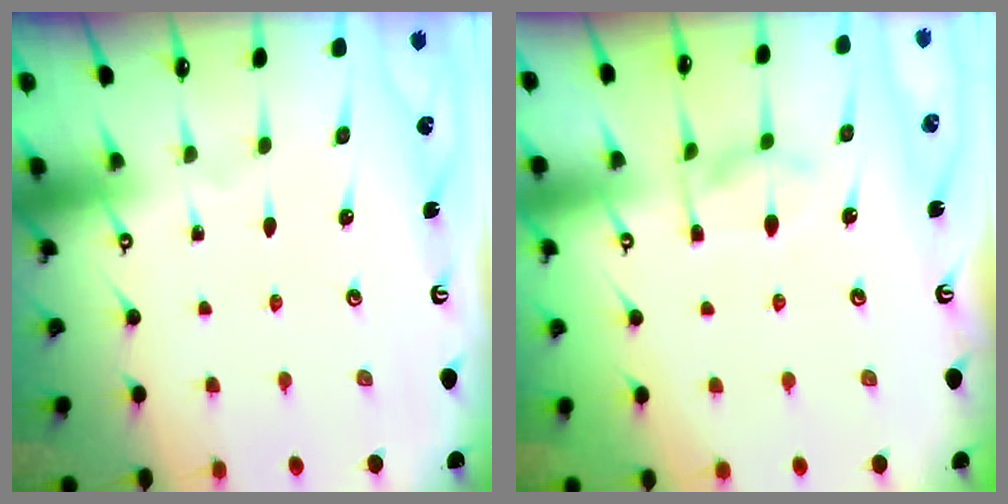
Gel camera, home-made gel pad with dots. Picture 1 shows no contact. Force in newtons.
{"total": 4.8, "press": 4.7, "slide": 1.2}